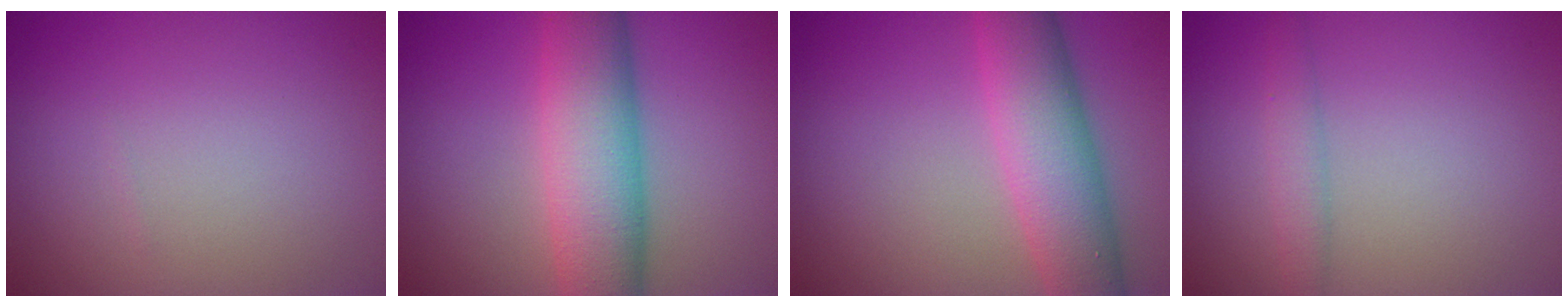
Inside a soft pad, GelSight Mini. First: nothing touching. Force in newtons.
{"total": 8.9, "press": 8.9, "slide": 0.4}
{"total": 7.3, "press": 7.3, "slide": 0.3}
{"total": 1.9, "press": 1.9, "slide": 0.1}